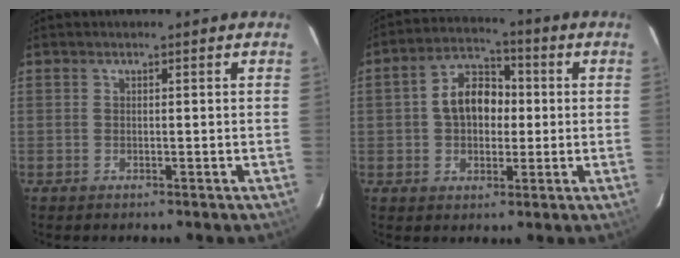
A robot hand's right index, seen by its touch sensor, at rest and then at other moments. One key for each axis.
{"total": 9.1, "fx": 0.4, "fy": 6.4, "fz": 6.5, "tx": -0.123, "ty": 0.031, "tz": 0.008}